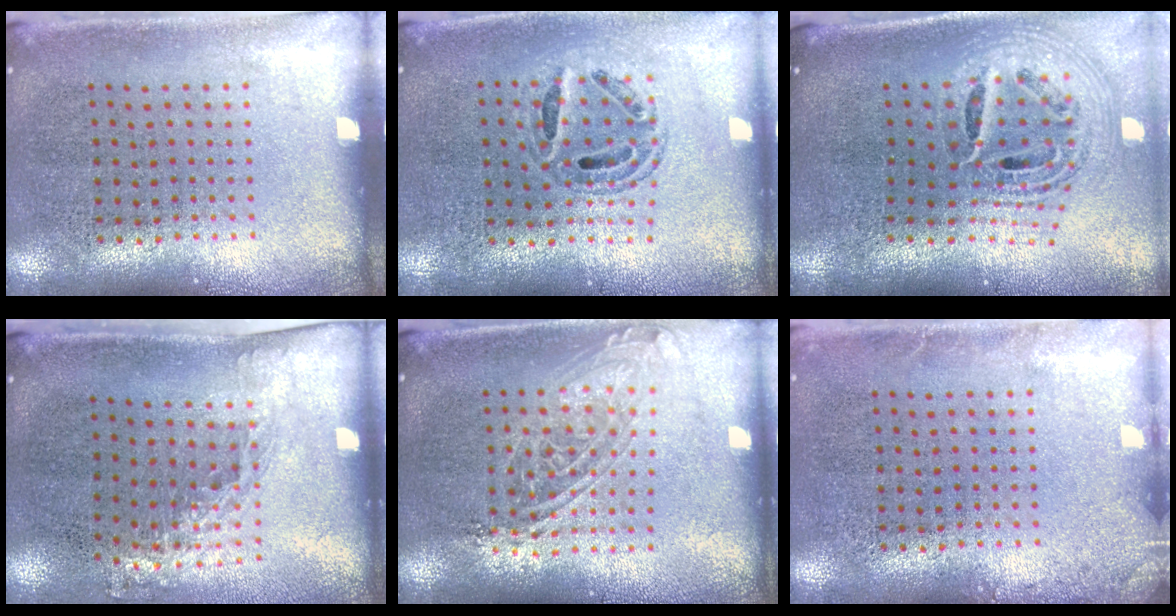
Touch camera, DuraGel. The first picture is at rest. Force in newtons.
{"total": 0.7, "press": 0.7, "slide": 0.2}
{"total": 2.1, "press": 1.7, "slide": 1.4}
{"total": 1.5, "press": 1.2, "slide": 1.0}
{"total": 1.6, "press": 1.3, "slide": 0.8}
{"total": 1.2, "press": 1.2, "slide": 0.2}